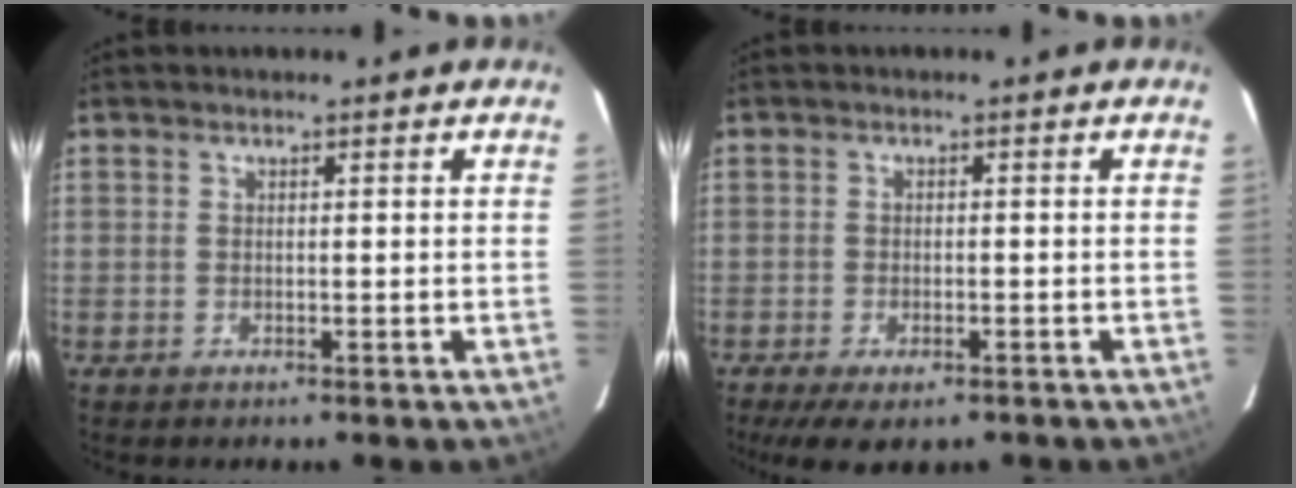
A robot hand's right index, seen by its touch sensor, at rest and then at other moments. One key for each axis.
{"total": 7.8, "fx": -5.4, "fy": 3.0, "fz": 4.8, "tx": -0.108, "ty": -0.028, "tz": -0.083}